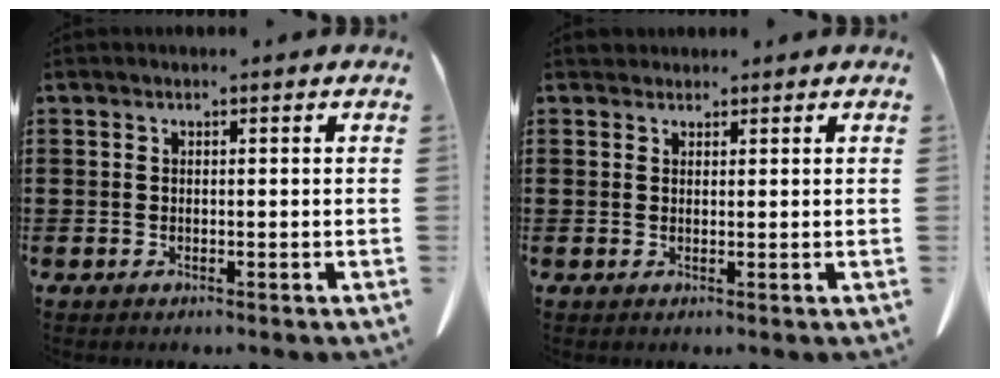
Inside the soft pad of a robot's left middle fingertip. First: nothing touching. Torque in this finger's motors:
{"motor_torque": [0.14, 0.14, -0.02, 0.01]}